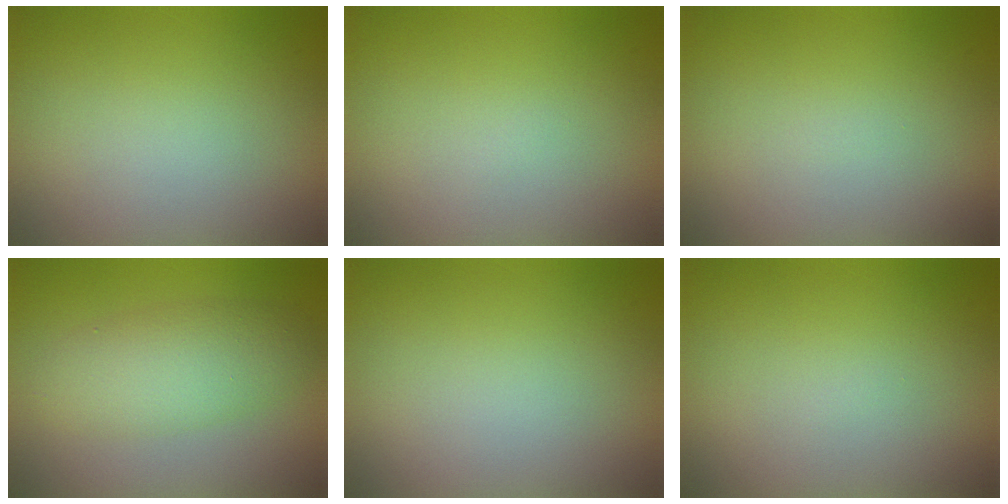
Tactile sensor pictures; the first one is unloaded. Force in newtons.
{"total": 0.0}
{"total": 0.0}
{"total": 4.3, "press": 4.3, "slide": 0.1}
{"total": 0.0}
{"total": 0.0}